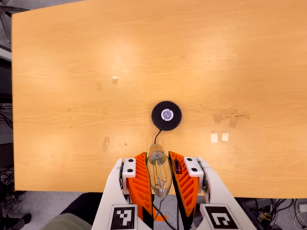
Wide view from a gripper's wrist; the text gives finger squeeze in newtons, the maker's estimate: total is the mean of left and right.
{"total": 19.2, "left": 20.2, "right": 18.3}